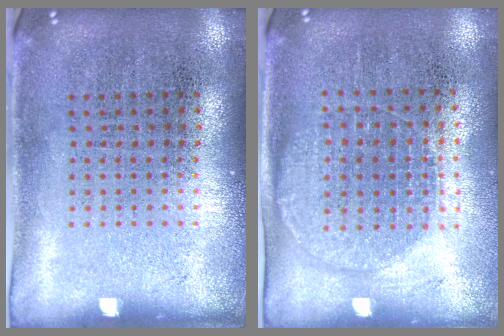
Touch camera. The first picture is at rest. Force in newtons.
{"total": 1.4, "press": 1.2, "slide": 0.6}